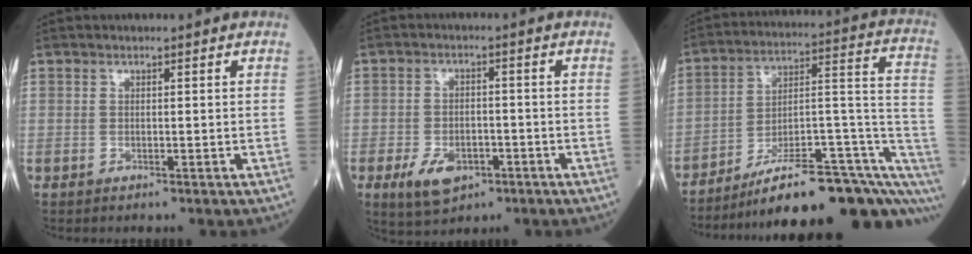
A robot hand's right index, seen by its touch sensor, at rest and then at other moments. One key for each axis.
{"total": 6.9, "fx": -3.3, "fy": 3.9, "fz": 4.6, "tx": -0.087, "ty": -0.004, "tz": -0.050}
{"total": 23.6, "fx": -17.2, "fy": 4.4, "fz": 15.5, "tx": -0.141, "ty": 0.034, "tz": -0.252}